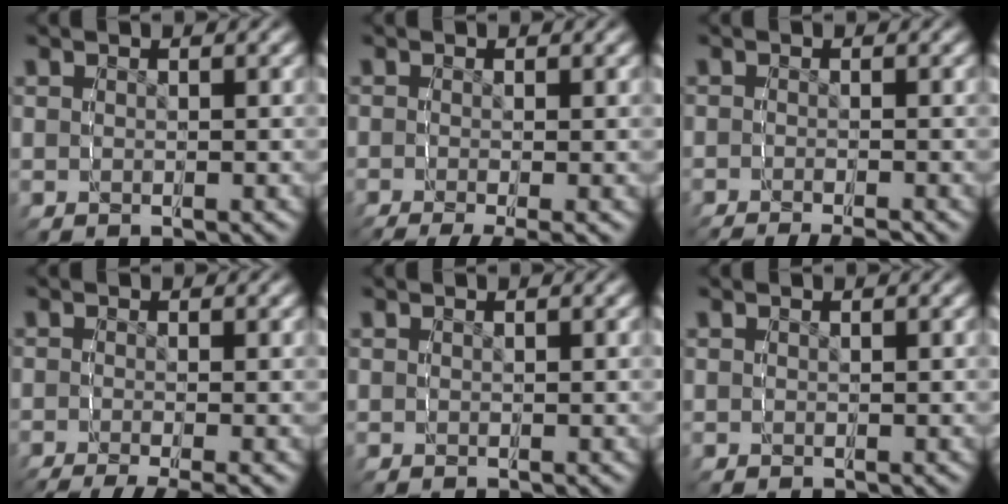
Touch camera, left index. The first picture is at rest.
{"total": 3.8, "force": [-3.2, 0.7, 2.1], "torque": [-0.031, -0.010, -0.044]}
{"total": 3.0, "force": [-2.9, 0.4, 0.6], "torque": [-0.010, -0.008, -0.048]}
{"total": 4.9, "force": [-4.2, 1.1, 2.2], "torque": [-0.033, -0.012, -0.061]}
{"total": 0.0}
{"total": 0.0}